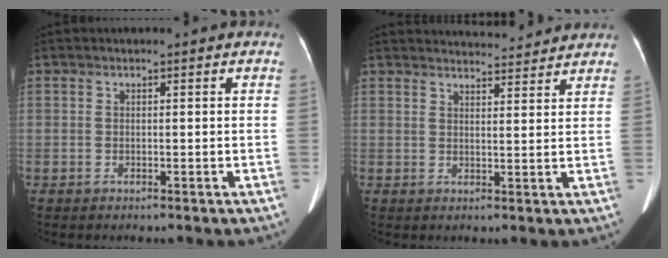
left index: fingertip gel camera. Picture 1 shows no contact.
{"total": 8.7, "force": [8.5, 1.2, 1.6], "torque": [-0.019, 0.012, 0.101]}